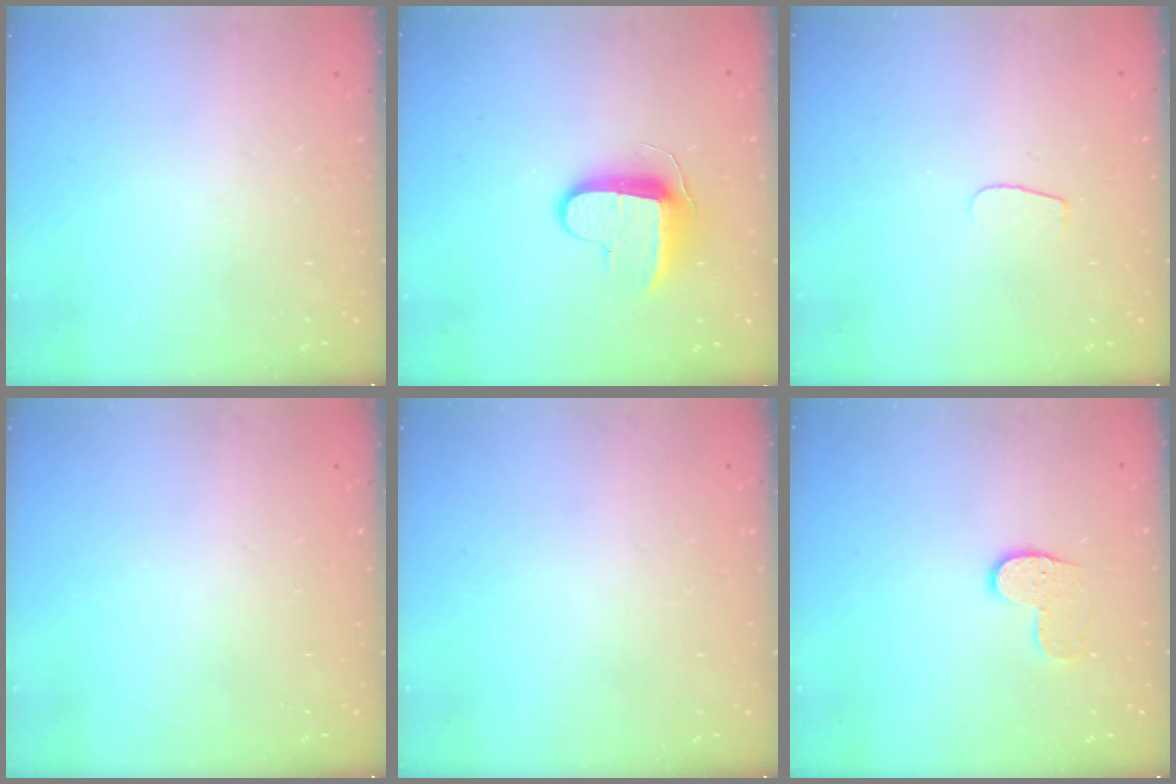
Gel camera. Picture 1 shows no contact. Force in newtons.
{"total": 9.2, "press": 9.2, "slide": 0.9}
{"total": 4.0, "press": 4.0, "slide": 0.4}
{"total": 0.0}
{"total": 0.0}
{"total": 8.2, "press": 8.2, "slide": 0.3}